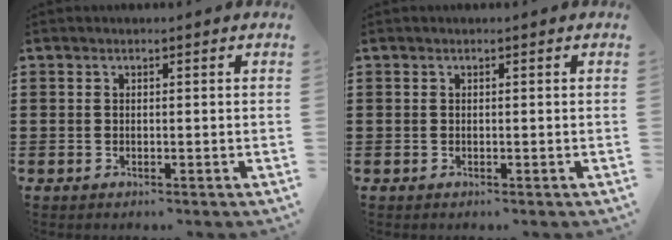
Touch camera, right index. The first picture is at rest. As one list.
[{"total": 0.0}]